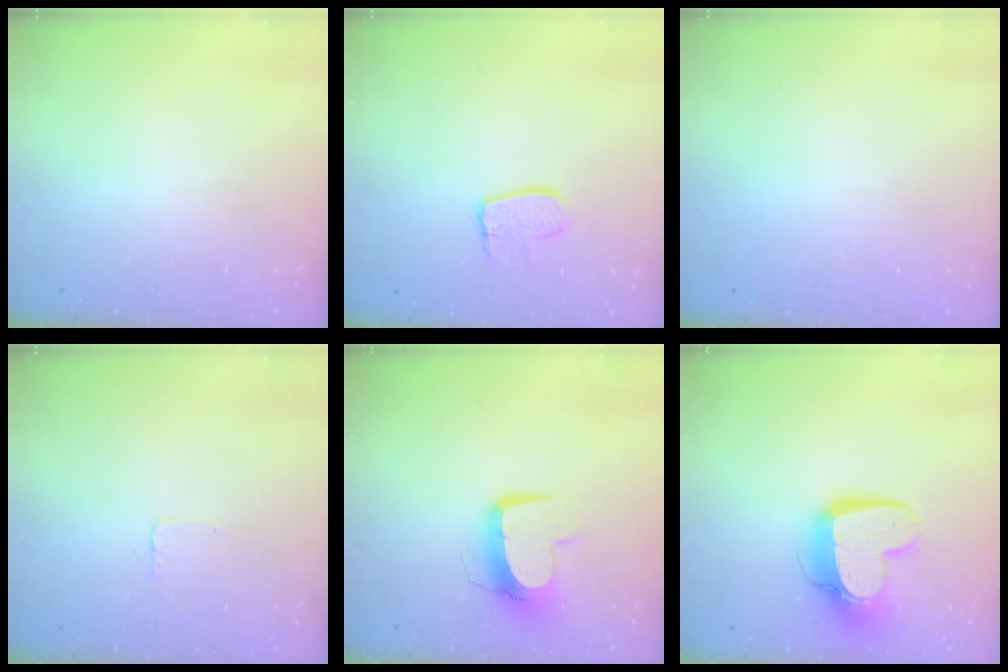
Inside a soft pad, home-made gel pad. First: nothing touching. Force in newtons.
{"total": 8.0, "press": 8.0, "slide": 0.5}
{"total": 0.0}
{"total": 2.5, "press": 2.5, "slide": 0.1}
{"total": 11.4, "press": 11.3, "slide": 1.5}
{"total": 14.7, "press": 14.6, "slide": 1.4}